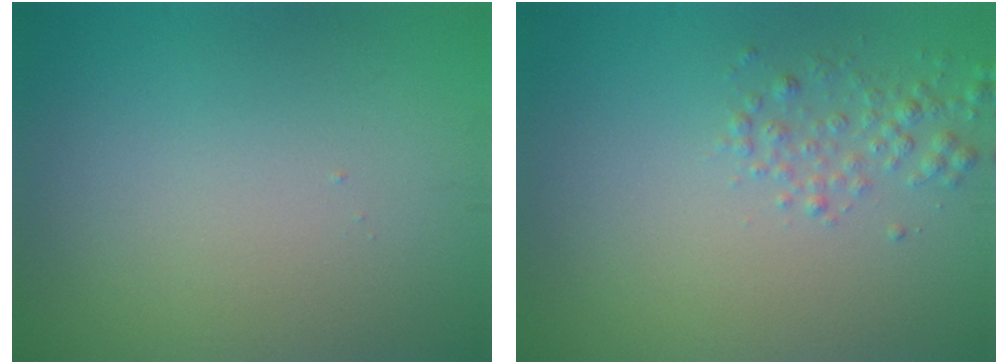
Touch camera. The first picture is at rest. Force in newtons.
{"total": 1.8, "press": 1.8, "slide": 0.1}